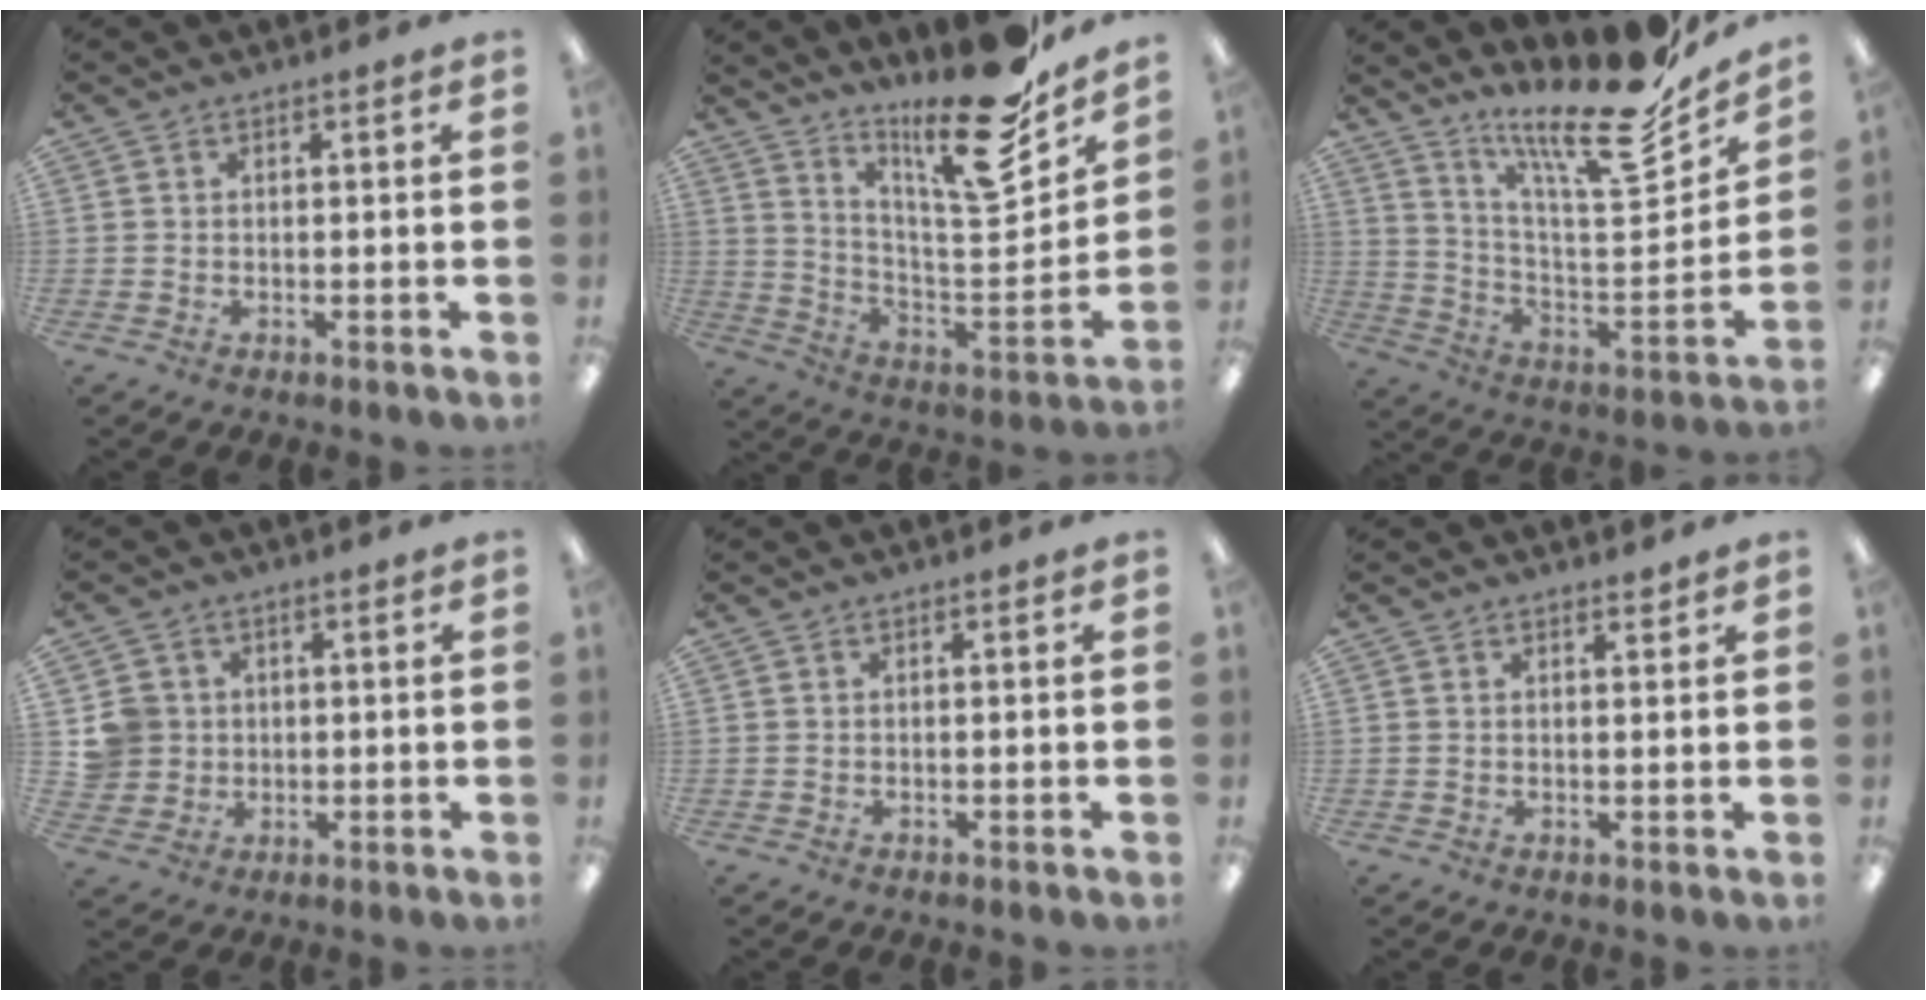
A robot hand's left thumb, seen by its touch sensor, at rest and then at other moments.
{"total": 21.4, "force": [17.0, 3.9, 12.4], "torque": [-0.185, -0.133, 0.272]}
{"total": 23.0, "force": [17.5, 5.4, 13.9], "torque": [-0.215, -0.131, 0.286]}
{"total": 6.5, "force": [1.1, 6.3, 1.2], "torque": [-0.032, 0.006, 0.023]}
{"total": 0.0}
{"total": 1.5, "force": [1.3, 0.4, 0.5], "torque": [-0.001, -0.005, 0.023]}